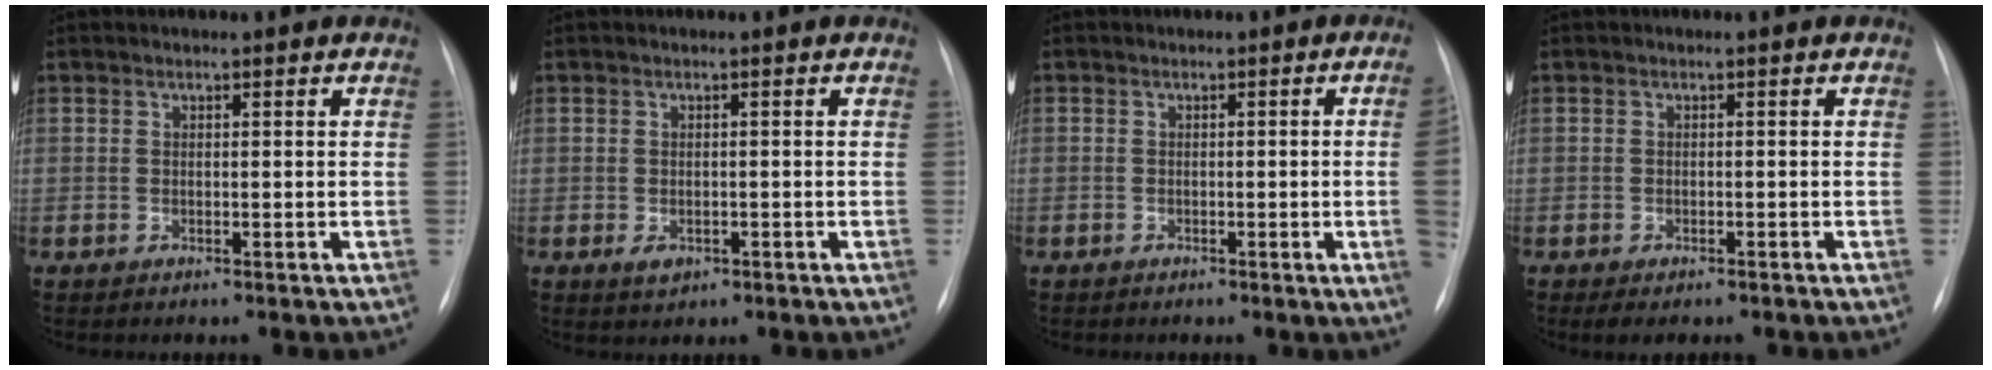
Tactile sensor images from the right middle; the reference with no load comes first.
{"total": 2.0, "force": [-0.9, 1.3, 1.3], "torque": [-0.020, -0.001, -0.003]}
{"total": 3.9, "force": [-0.4, -1.3, 3.6], "torque": [-0.037, -0.005, -0.006]}
{"total": 2.7, "force": [-1.9, 1.0, 1.5], "torque": [-0.025, -0.005, -0.022]}